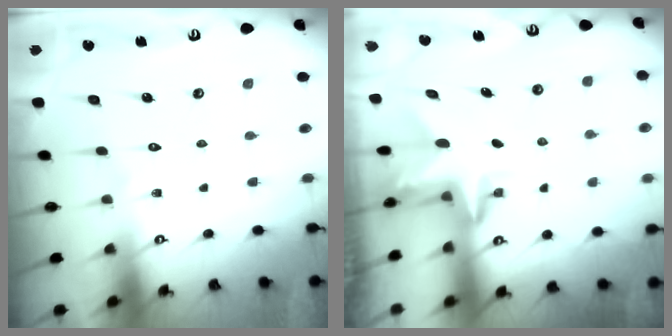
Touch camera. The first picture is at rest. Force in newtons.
{"total": 2.9, "press": 2.9, "slide": 0.2}